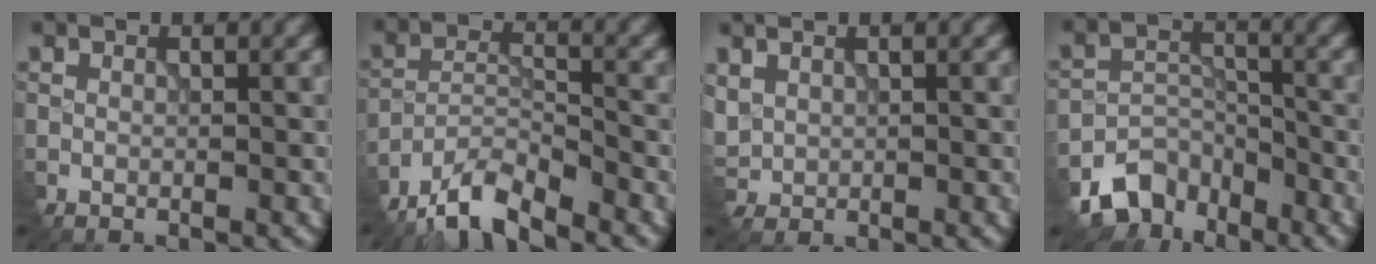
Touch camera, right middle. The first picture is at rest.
{"total": 5.6, "force": [-4.9, 1.0, 2.5], "torque": [-0.045, -0.002, -0.099]}
{"total": 1.5, "force": [1.0, 1.0, 0.3], "torque": [-0.019, 0.001, 0.028]}
{"total": 4.9, "force": [-4.1, 2.5, 1.0], "torque": [-0.011, -0.007, -0.075]}